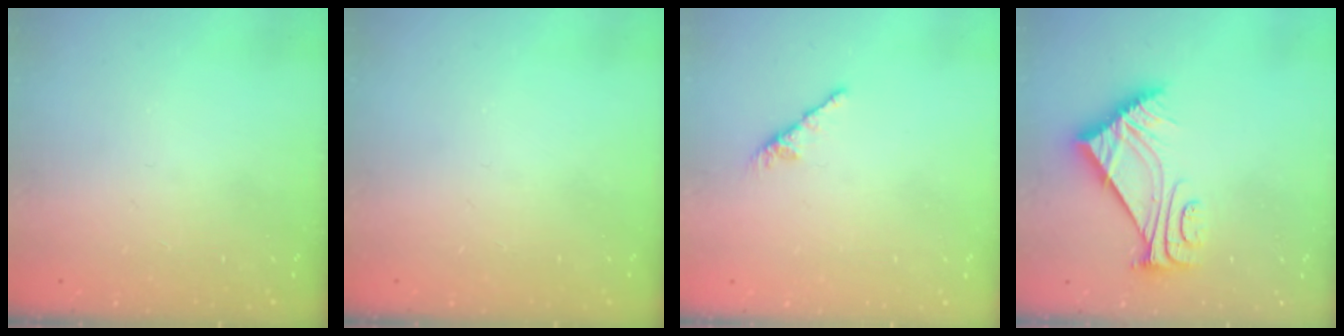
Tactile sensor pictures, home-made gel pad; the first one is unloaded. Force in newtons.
{"total": 0.0}
{"total": 0.0}
{"total": 9.8, "press": 9.7, "slide": 0.9}